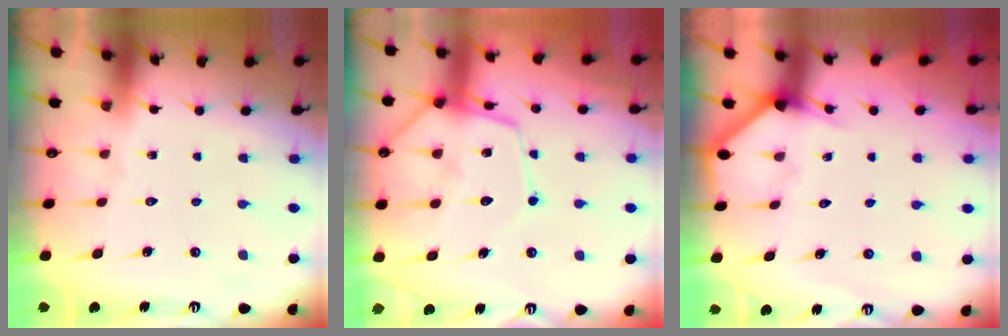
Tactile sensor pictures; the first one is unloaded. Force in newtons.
{"total": 12.1, "press": 12.1, "slide": 1.1}
{"total": 4.9, "press": 4.8, "slide": 0.4}